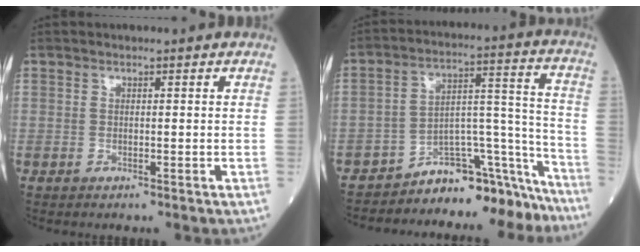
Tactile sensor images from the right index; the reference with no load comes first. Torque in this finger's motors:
{"motor_torque": [0.27, -0.60, 0.20, 0.00]}